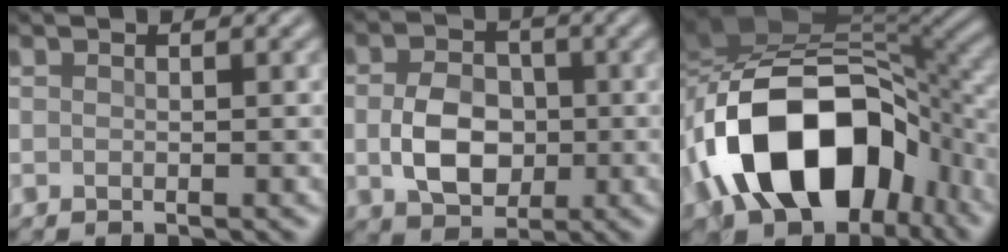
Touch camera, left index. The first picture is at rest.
{"total": 5.2, "force": [-0.6, 3.7, 3.6], "torque": [-0.080, -0.001, -0.008]}
{"total": 17.5, "force": [-4.9, 10.8, 12.8], "torque": [-0.246, 0.000, -0.076]}